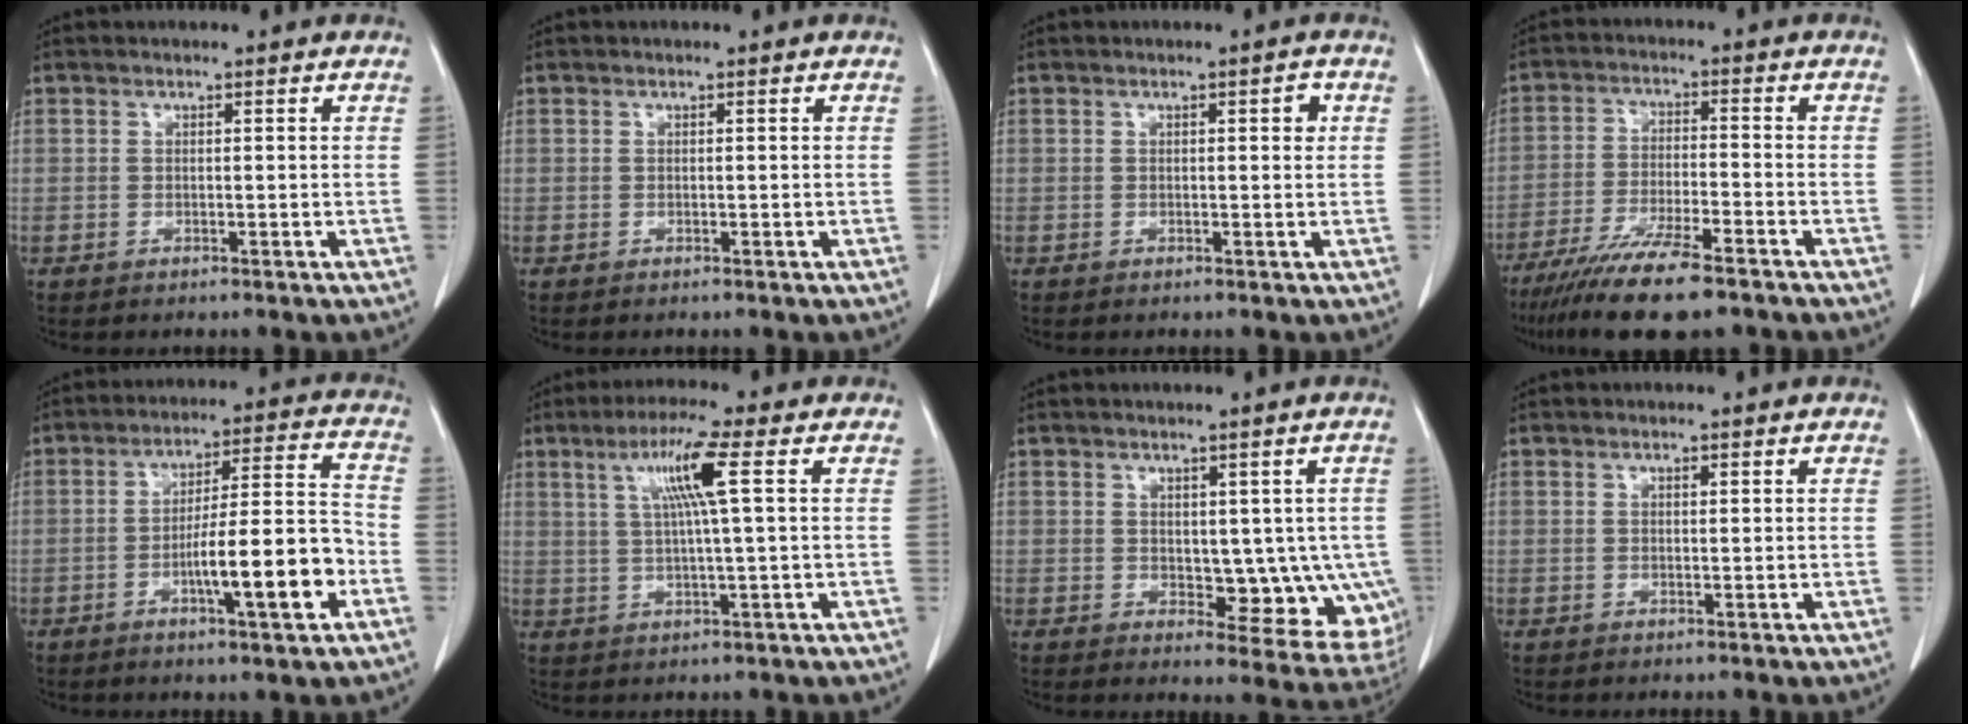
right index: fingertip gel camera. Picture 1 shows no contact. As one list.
[{"total": 0.0}, {"total": 1.6, "force": [0.4, 0.5, 1.4], "torque": [-0.018, 0.003, 0.005]}, {"total": 12.9, "force": [-9.8, 1.6, 8.3], "torque": [-0.148, -0.032, -0.164]}, {"total": 12.7, "force": [-4.5, 1.1, 11.8], "torque": [-0.186, 0.011, -0.068]}, {"total": 7.3, "force": [2.3, -0.9, 6.9], "torque": [-0.128, 0.008, 0.045]}, {"total": 9.4, "force": [-0.5, 5.4, 7.7], "torque": [-0.069, 0.004, 0.008]}, {"total": 0.5, "force": [0.3, 0.1, 0.4], "torque": [-0.010, -0.001, 0.006]}]